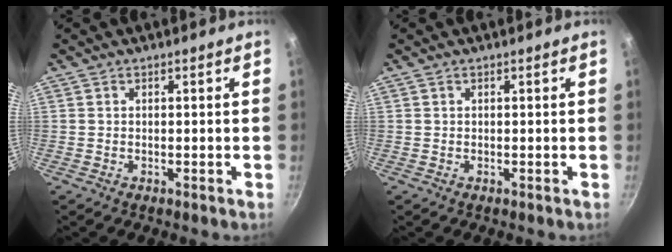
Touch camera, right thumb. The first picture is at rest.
{"total": 0.0}